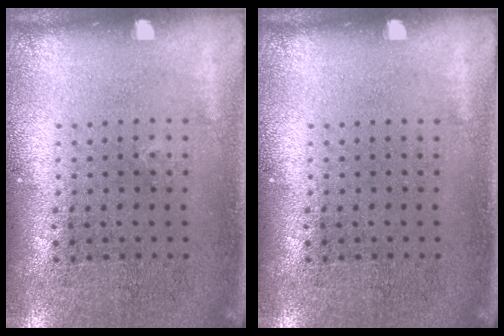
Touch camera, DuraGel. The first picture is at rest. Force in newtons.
{"total": 0.0}